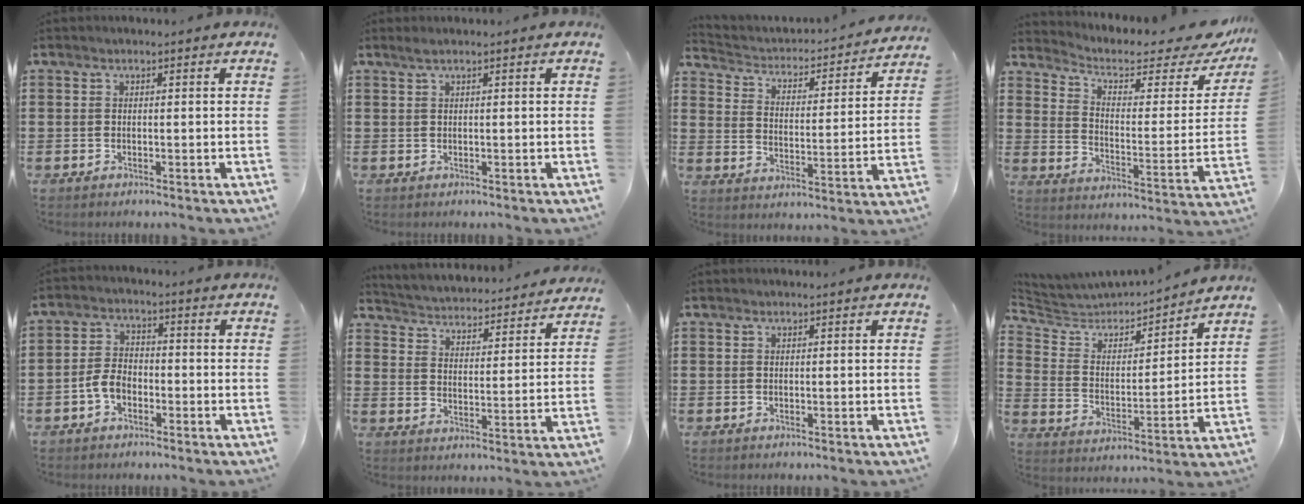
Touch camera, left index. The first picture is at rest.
{"total": 0.9, "force": [0.4, -0.1, 0.8], "torque": [-0.014, -0.001, 0.008]}
{"total": 1.9, "force": [1.7, 0.8, 0.3], "torque": [-0.024, -0.024, 0.016]}
{"total": 5.3, "force": [3.8, 1.9, 3.2], "torque": [-0.072, -0.024, 0.060]}
{"total": 4.0, "force": [-1.8, 2.3, 2.7], "torque": [-0.070, 0.000, -0.040]}
{"total": 3.4, "force": [3.3, -0.3, -0.3], "torque": [-0.018, -0.036, 0.048]}
{"total": 0.0}
{"total": 4.2, "force": [3.8, 1.6, 0.7], "torque": [-0.045, -0.033, 0.056]}